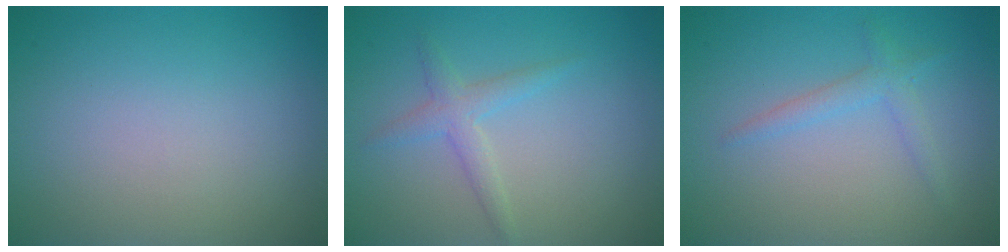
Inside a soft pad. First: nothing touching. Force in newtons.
{"total": 1.9, "press": 1.9, "slide": 0.1}
{"total": 1.7, "press": 1.7, "slide": 0.1}